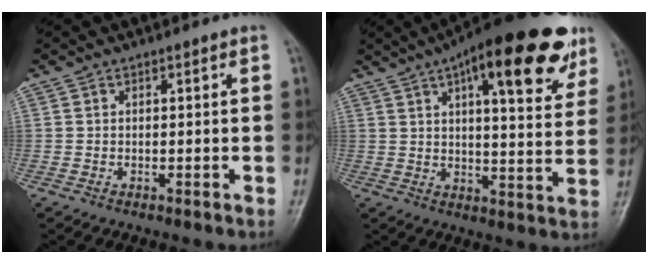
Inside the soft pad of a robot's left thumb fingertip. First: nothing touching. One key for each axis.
{"total": 22.2, "fx": 12.0, "fy": 7.1, "fz": 17.2, "tx": -0.217, "ty": -0.019, "tz": 0.167}